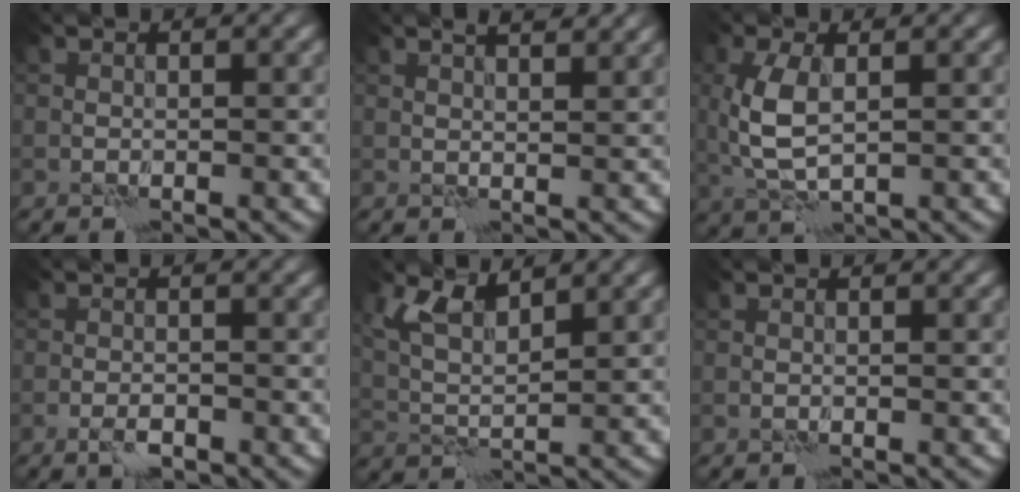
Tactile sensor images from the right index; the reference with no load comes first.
{"total": 3.5, "force": [2.5, 1.0, 2.1], "torque": [-0.022, 0.011, 0.020]}
{"total": 5.0, "force": [0.4, 2.4, 4.3], "torque": [-0.107, 0.003, 0.012]}
{"total": 1.6, "force": [-1.1, 0.4, 1.1], "torque": [-0.021, 0.003, -0.021]}
{"total": 4.2, "force": [2.4, 1.5, 3.0], "torque": [-0.070, 0.002, 0.049]}
{"total": 0.0}